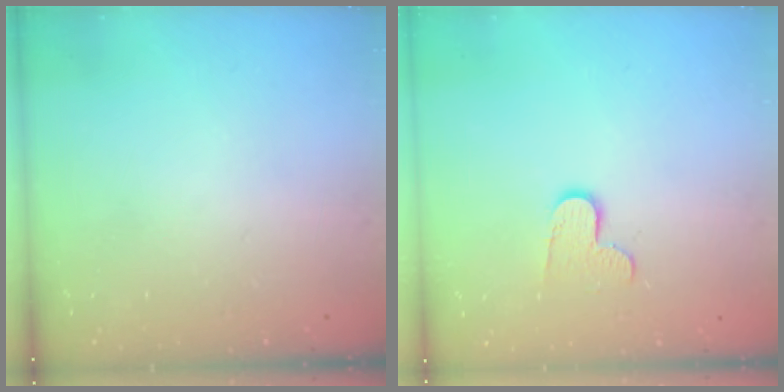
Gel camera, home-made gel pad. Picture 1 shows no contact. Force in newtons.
{"total": 7.2, "press": 7.2, "slide": 0.4}